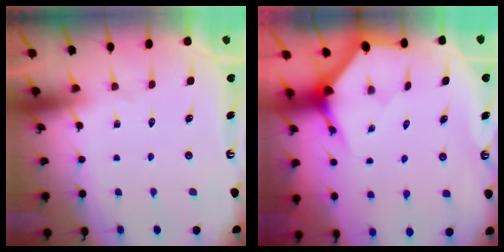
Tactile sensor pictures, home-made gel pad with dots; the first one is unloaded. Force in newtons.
{"total": 3.4, "press": 3.4, "slide": 0.1}